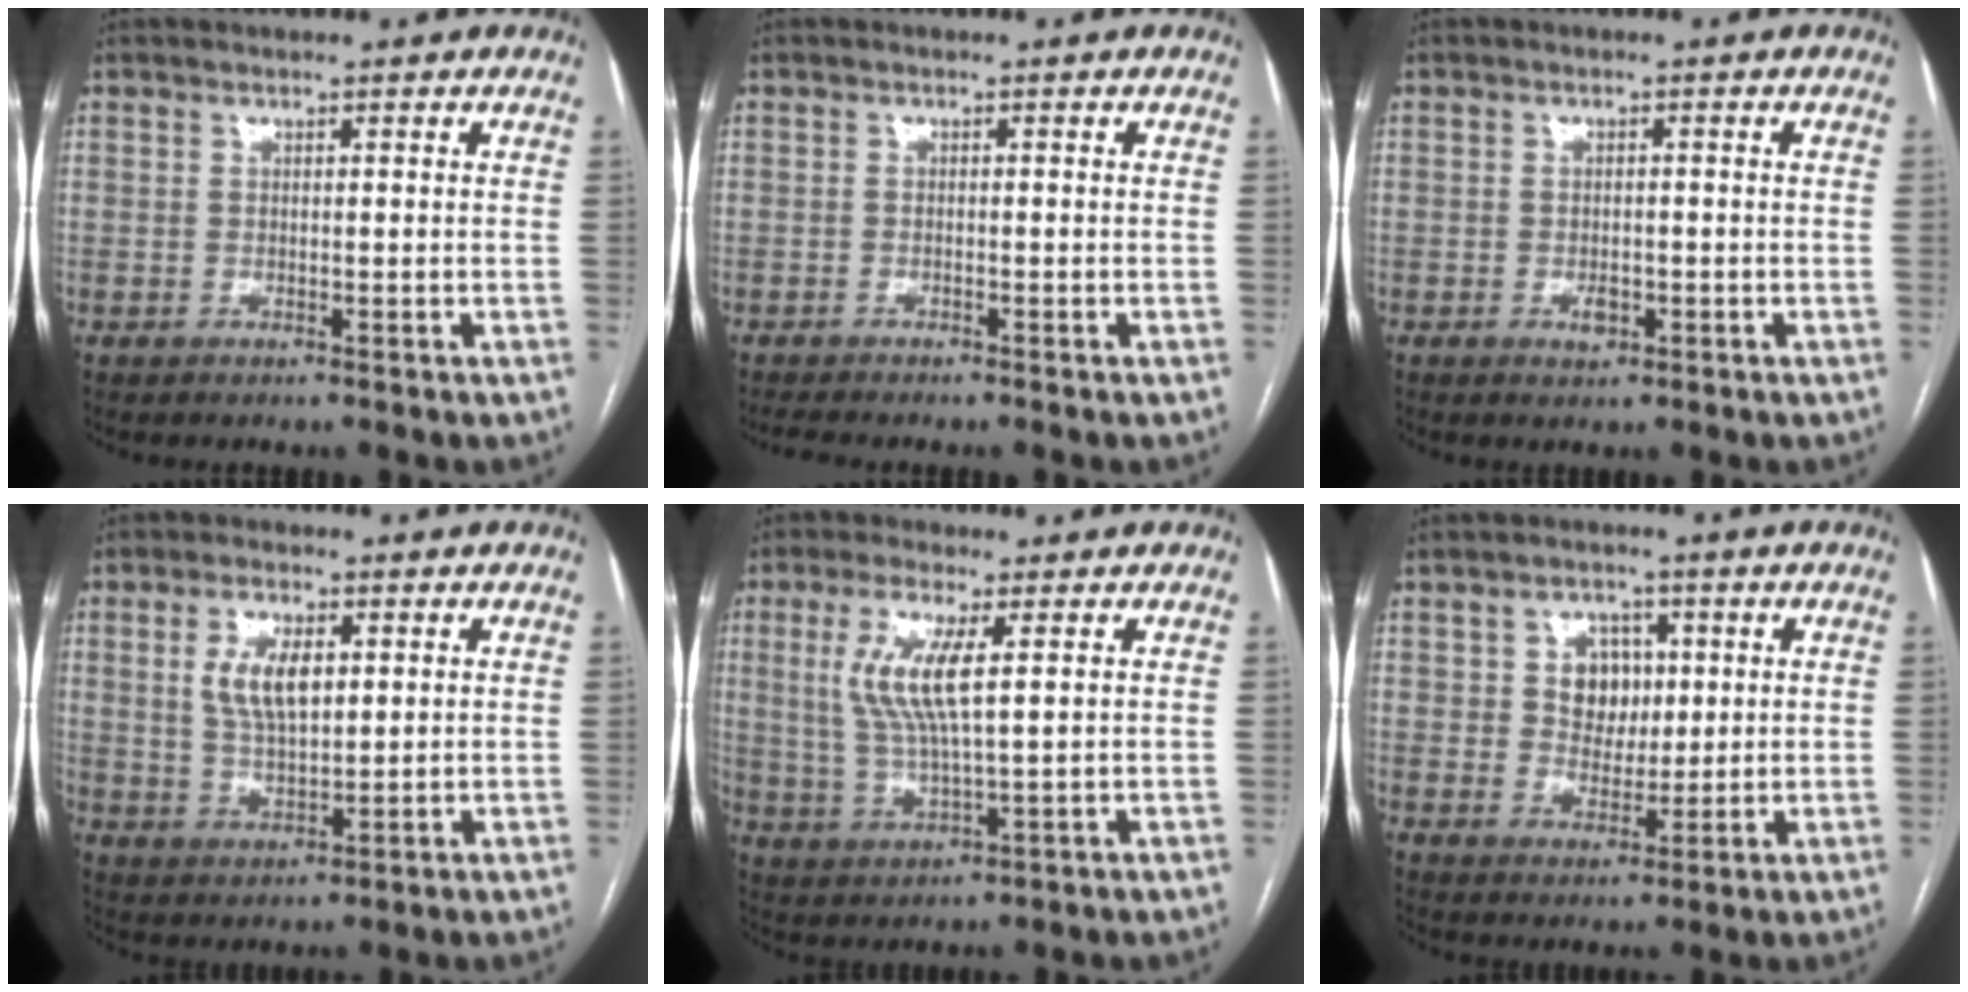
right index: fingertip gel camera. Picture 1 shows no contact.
{"total": 3.0, "force": [-2.7, 0.0, 1.4], "torque": [-0.016, -0.004, -0.041]}
{"total": 2.0, "force": [-0.8, 1.2, 1.4], "torque": [-0.023, 0.002, -0.008]}
{"total": 6.9, "force": [1.9, 2.9, 6.0], "torque": [-0.120, 0.002, 0.043]}
{"total": 8.6, "force": [2.3, 1.3, 8.1], "torque": [-0.182, -0.002, 0.050]}
{"total": 5.7, "force": [1.5, 4.5, 3.2], "torque": [-0.050, 0.010, 0.033]}